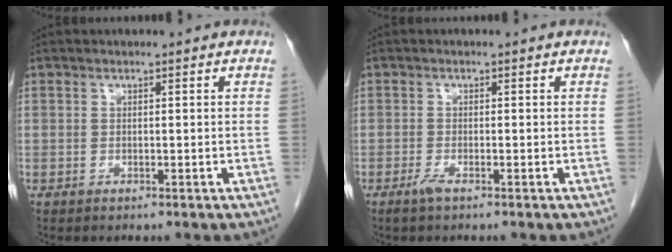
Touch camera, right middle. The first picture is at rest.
{"total": 1.4, "force": [-1.0, 0.0, 1.1], "torque": [-0.025, -0.004, -0.022]}